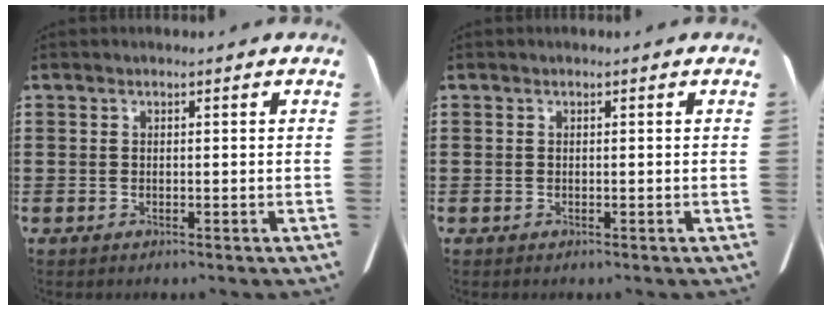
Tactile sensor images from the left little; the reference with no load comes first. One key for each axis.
{"total": 0.0}